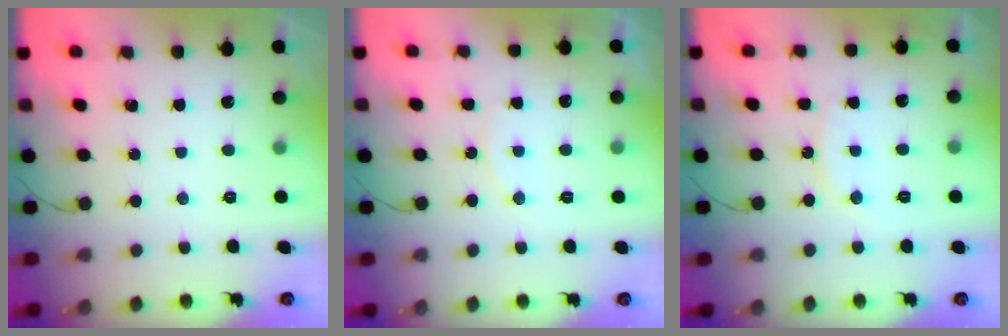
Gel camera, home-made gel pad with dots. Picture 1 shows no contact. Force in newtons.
{"total": 6.7, "press": 6.7, "slide": 0.7}
{"total": 9.2, "press": 9.2, "slide": 0.4}